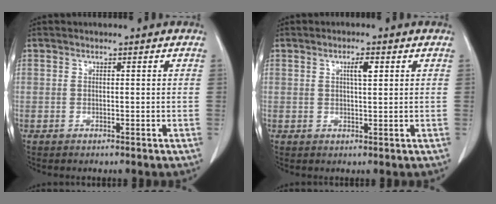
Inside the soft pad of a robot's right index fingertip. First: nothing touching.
{"total": 2.4, "force": [0.9, 0.4, 2.2], "torque": [-0.039, 0.000, 0.015]}